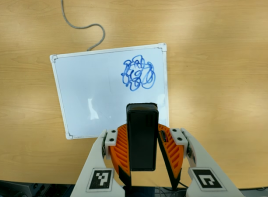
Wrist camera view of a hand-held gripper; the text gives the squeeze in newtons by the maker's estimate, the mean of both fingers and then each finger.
{"total": 4.8, "left": 4.4, "right": 5.2}